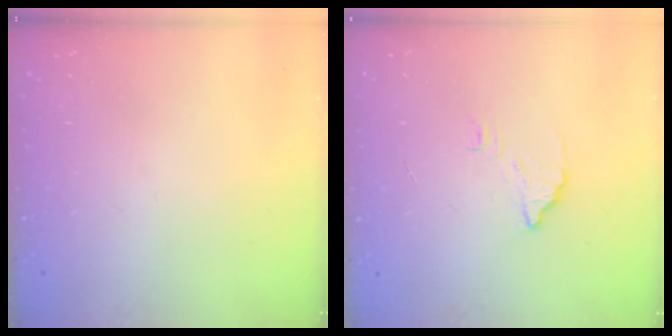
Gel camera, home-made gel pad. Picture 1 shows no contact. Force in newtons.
{"total": 2.7, "press": 2.7, "slide": 0.2}